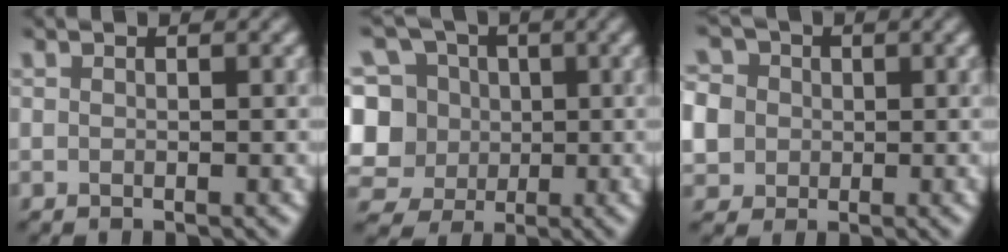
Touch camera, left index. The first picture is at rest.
{"total": 12.3, "force": [1.4, 11.2, 4.9], "torque": [-0.136, 0.026, 0.013]}
{"total": 7.8, "force": [0.9, 7.0, 3.3], "torque": [-0.080, 0.026, -0.005]}